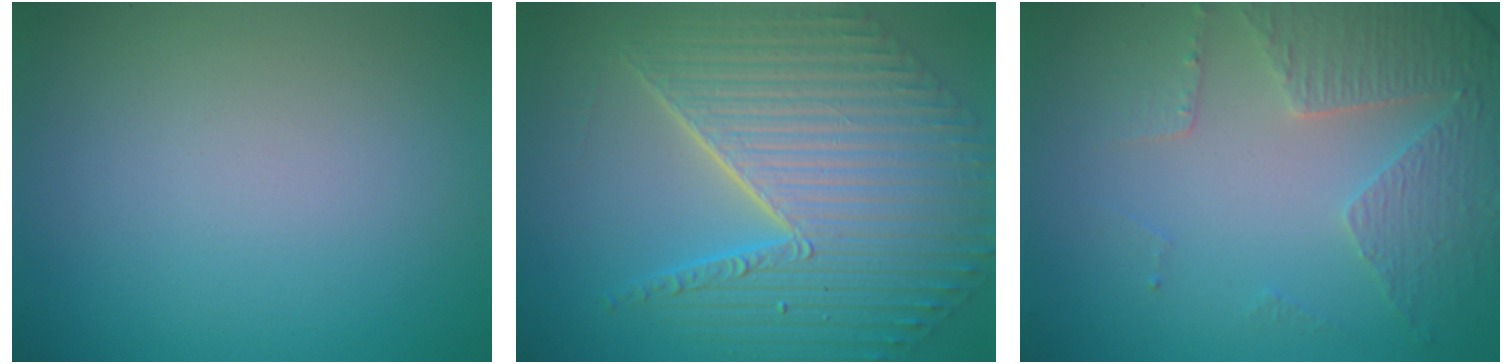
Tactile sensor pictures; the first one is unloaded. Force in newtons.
{"total": 10.8, "press": 7.3, "slide": 8.0}
{"total": 4.8, "press": 3.5, "slide": 3.2}